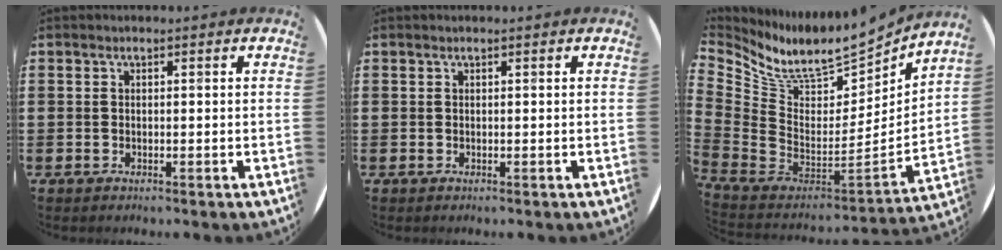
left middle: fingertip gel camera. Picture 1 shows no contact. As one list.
[{"total": 0.0}, {"total": 9.4, "force": [7.7, 3.6, 3.9], "torque": [-0.105, -0.078, 0.134]}]